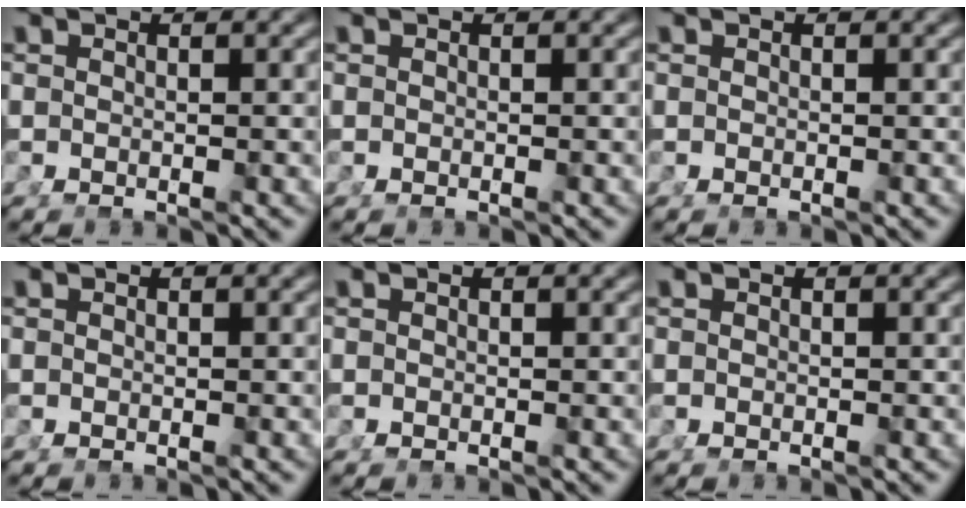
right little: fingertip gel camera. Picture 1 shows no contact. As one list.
[{"total": 0.0}, {"total": 0.0}, {"total": 0.0}, {"total": 0.0}, {"total": 0.0}]